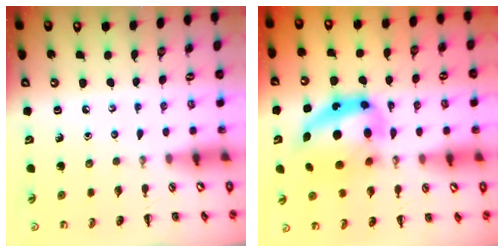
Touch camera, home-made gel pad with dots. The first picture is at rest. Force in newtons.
{"total": 12.9, "press": 12.6, "slide": 3.0}